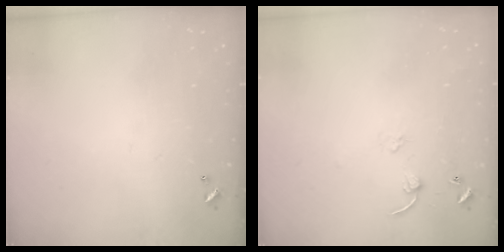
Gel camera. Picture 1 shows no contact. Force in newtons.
{"total": 5.2, "press": 5.1, "slide": 0.6}